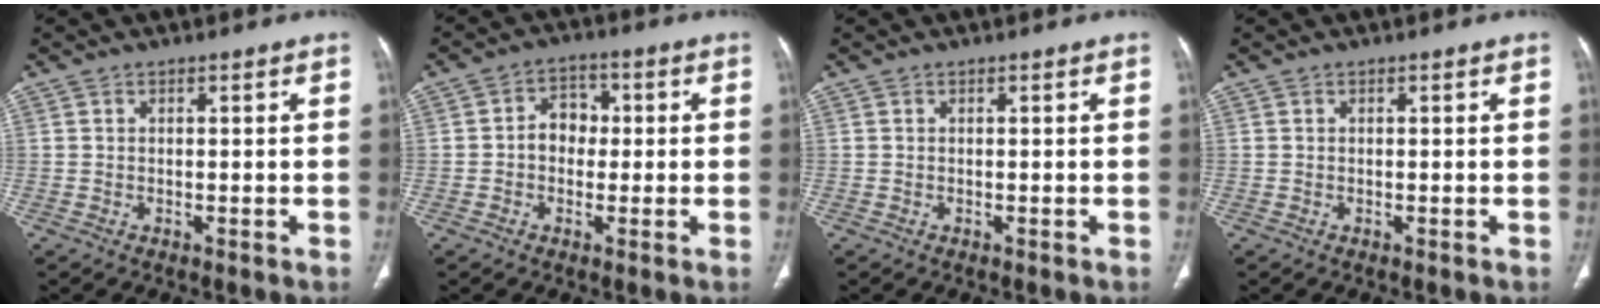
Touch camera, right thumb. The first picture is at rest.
{"total": 5.4, "force": [-0.1, 4.4, 3.1], "torque": [-0.023, 0.019, -0.012]}
{"total": 0.0}
{"total": 0.0}